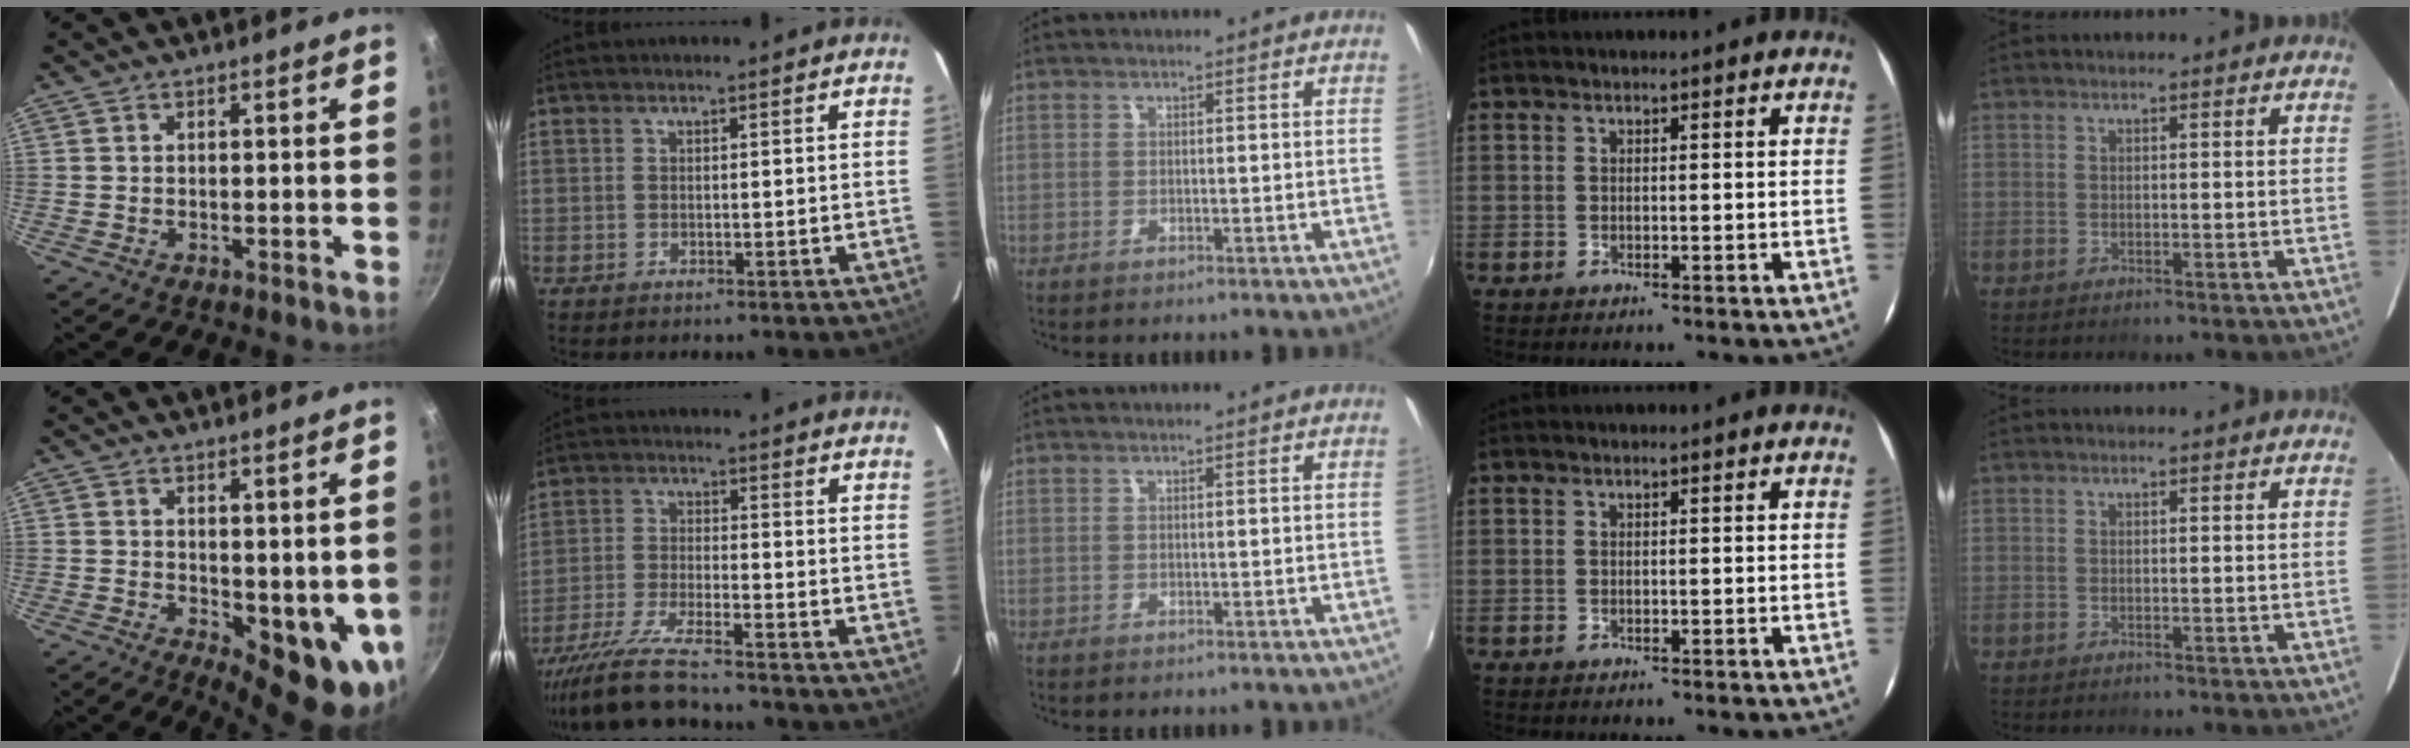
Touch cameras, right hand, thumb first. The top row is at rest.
{"thumb": {"total": 9.4, "force": [0.7, 4.1, 8.4], "torque": [-0.088, -0.021, 0.022]}, "index": {"total": 12.3, "force": [-11.2, 0.7, 5.0], "torque": [-0.113, -0.021, -0.201]}}